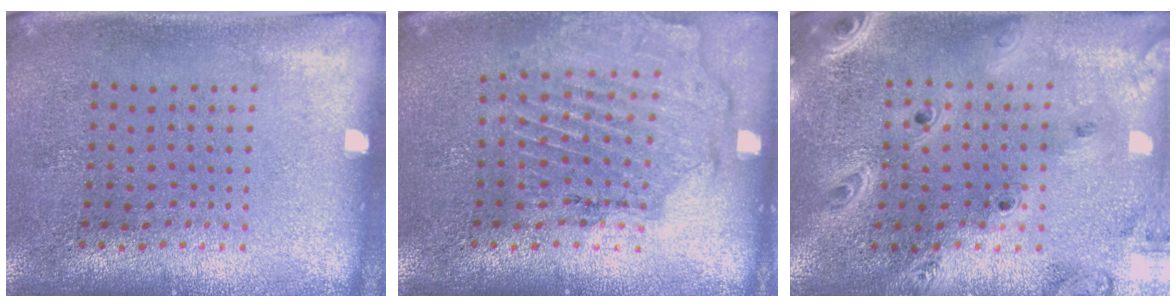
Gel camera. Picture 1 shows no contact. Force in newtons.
{"total": 1.6, "press": 1.5, "slide": 0.4}
{"total": 3.0, "press": 2.5, "slide": 1.6}